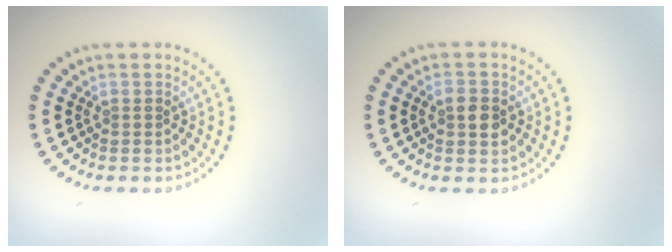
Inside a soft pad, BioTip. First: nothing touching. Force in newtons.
{"total": 2.0, "press": 1.9, "slide": 0.1}